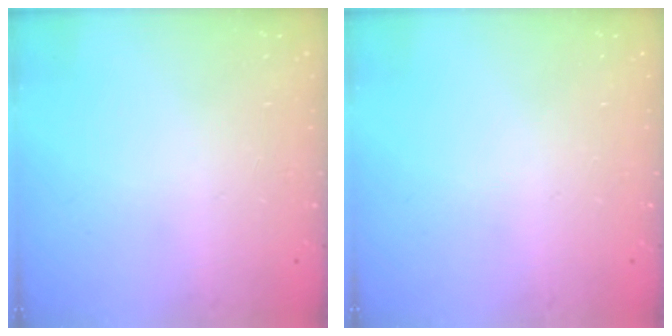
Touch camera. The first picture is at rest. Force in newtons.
{"total": 0.0}